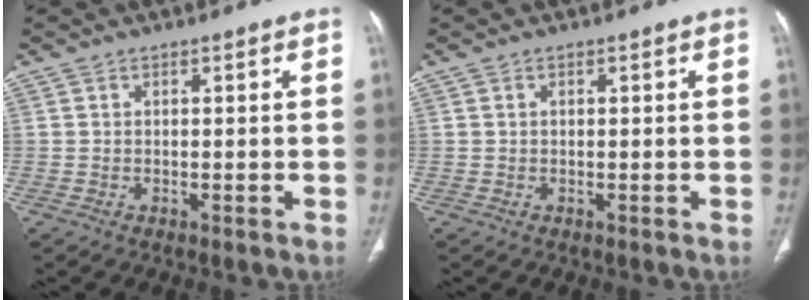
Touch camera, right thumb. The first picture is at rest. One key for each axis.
{"total": 0.0}